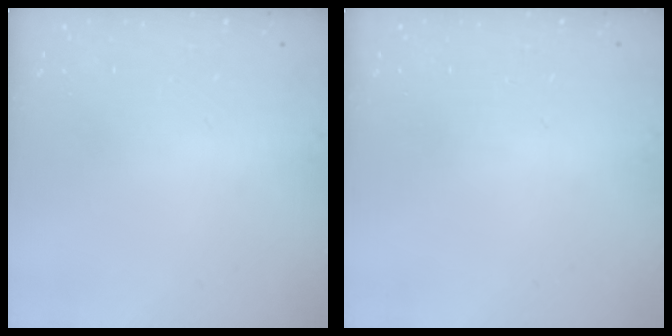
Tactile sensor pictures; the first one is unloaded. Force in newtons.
{"total": 0.0}